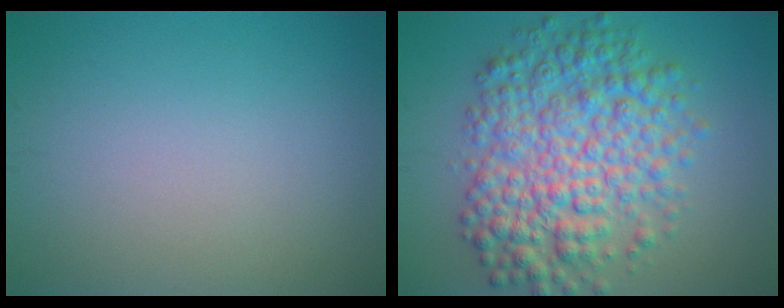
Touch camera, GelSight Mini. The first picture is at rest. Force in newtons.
{"total": 8.6, "press": 8.6, "slide": 0.1}